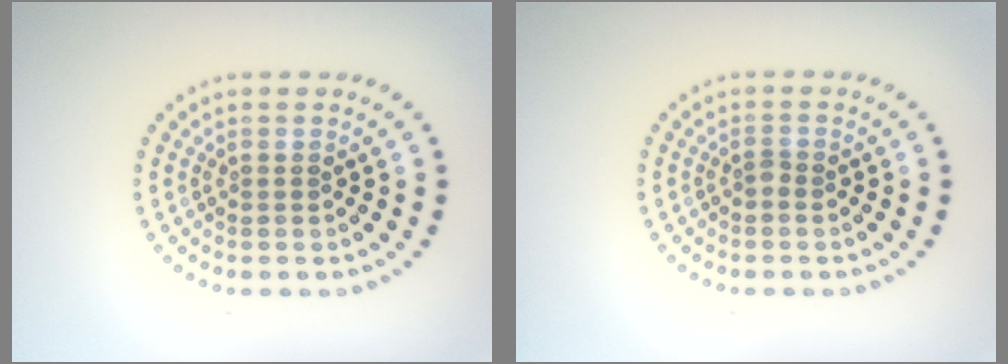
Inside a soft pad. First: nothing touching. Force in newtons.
{"total": 0.7, "press": 0.6, "slide": 0.4}